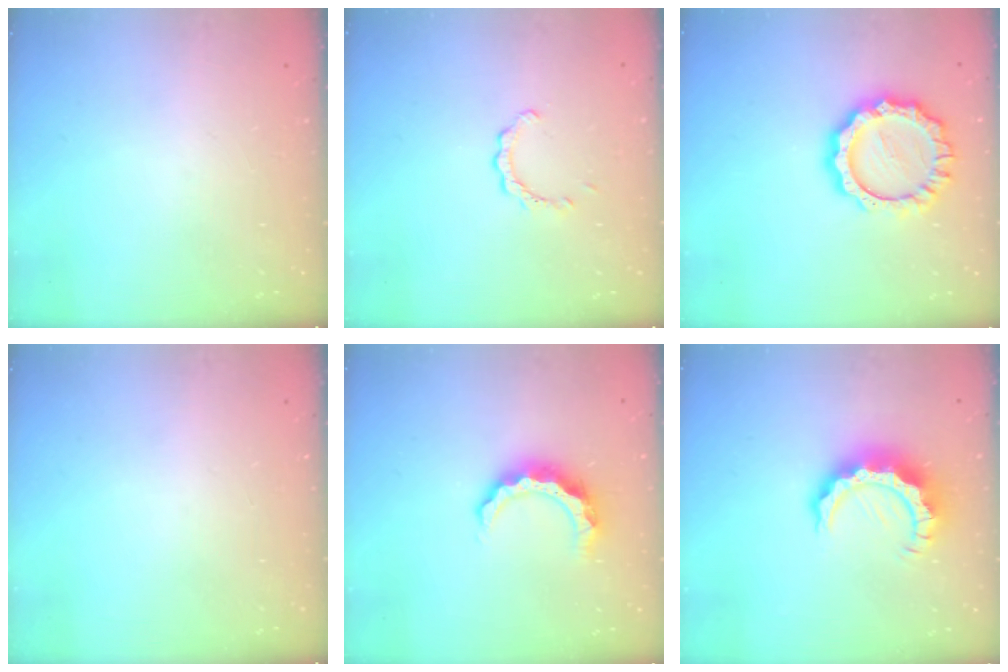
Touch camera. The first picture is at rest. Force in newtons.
{"total": 2.2, "press": 2.2, "slide": 0.2}
{"total": 13.3, "press": 13.3, "slide": 1.1}
{"total": 0.0}
{"total": 8.3, "press": 8.3, "slide": 0.6}
{"total": 10.8, "press": 10.8, "slide": 1.1}